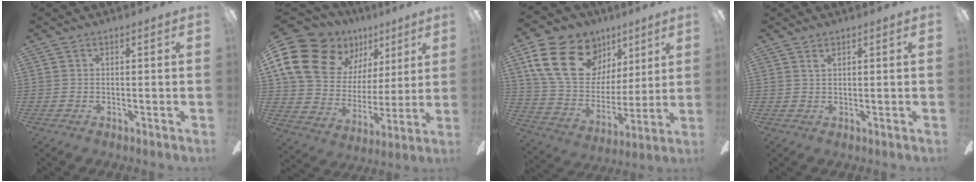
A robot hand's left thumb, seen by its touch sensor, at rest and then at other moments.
{"total": 20.2, "force": [11.3, 13.9, 9.3], "torque": [-0.183, -0.055, 0.224]}
{"total": 22.7, "force": [10.4, 16.1, 12.0], "torque": [-0.221, -0.033, 0.198]}
{"total": 1.2, "force": [0.9, 0.5, 0.6], "torque": [-0.014, 0.001, 0.016]}